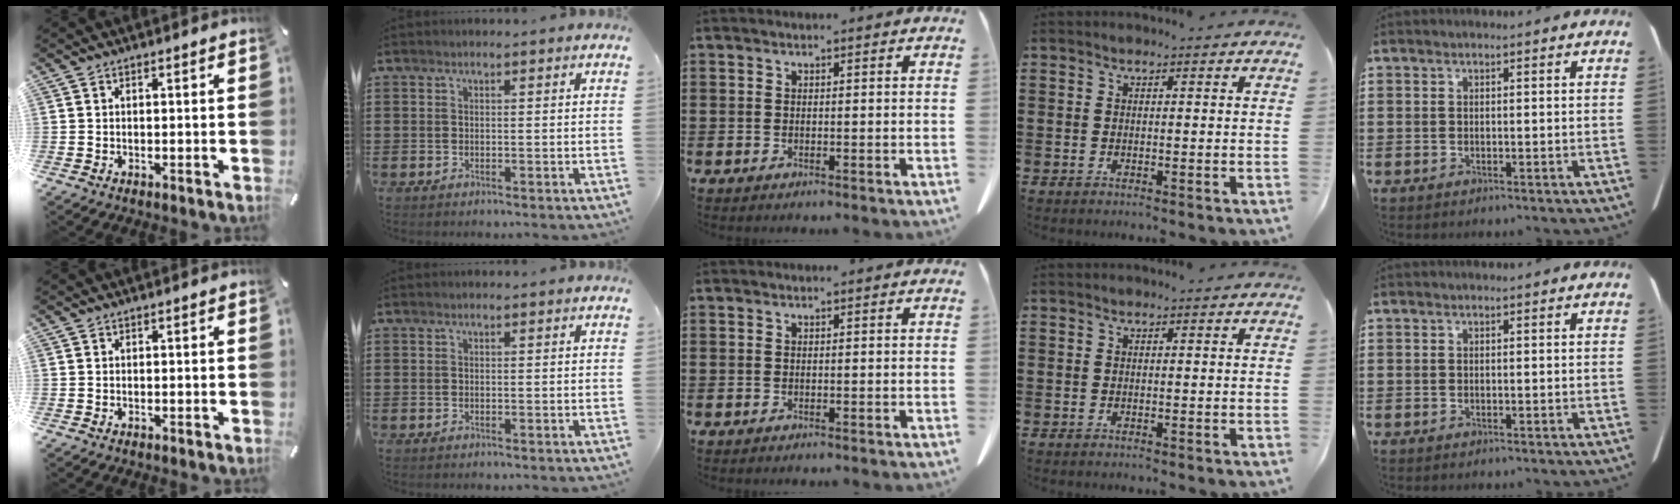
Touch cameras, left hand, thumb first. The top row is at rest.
{}